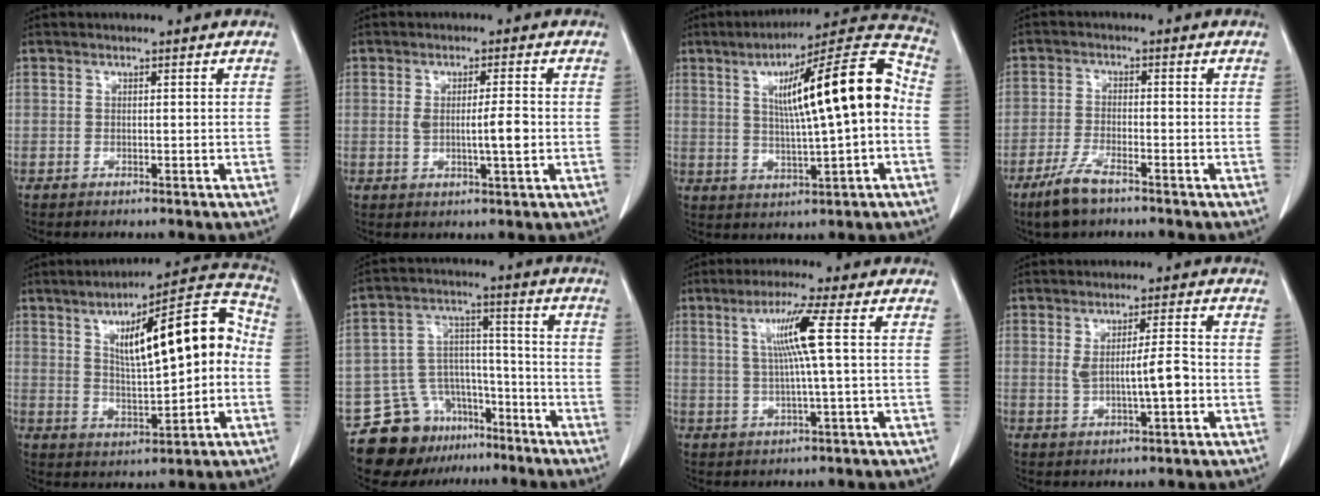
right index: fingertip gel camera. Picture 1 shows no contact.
{"total": 4.5, "force": [-0.3, 0.2, 4.5], "torque": [-0.077, -0.003, -0.003]}
{"total": 16.6, "force": [1.6, 2.0, 16.4], "torque": [-0.247, 0.034, 0.022]}
{"total": 5.3, "force": [-3.9, 1.1, 3.4], "torque": [-0.078, -0.008, -0.072]}
{"total": 15.7, "force": [2.2, 4.0, 15.0], "torque": [-0.215, 0.039, 0.035]}
{"total": 12.1, "force": [-9.0, 7.6, 2.9], "torque": [-0.045, 0.057, -0.142]}
{"total": 7.0, "force": [1.6, -1.3, 6.7], "torque": [-0.128, 0.004, 0.034]}
{"total": 5.7, "force": [-0.5, 0.7, 5.6], "torque": [-0.096, 0.003, -0.002]}